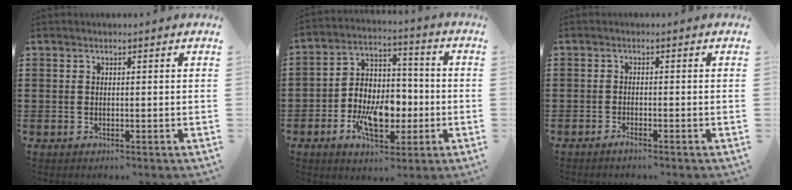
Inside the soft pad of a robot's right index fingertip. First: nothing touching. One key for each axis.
{"total": 9.5, "fx": -3.1, "fy": 5.9, "fz": 6.8, "tx": -0.133, "ty": 0.009, "tz": -0.053}
{"total": 1.1, "fx": -1.0, "fy": 0.0, "fz": 0.5, "tx": -0.010, "ty": -0.004, "tz": -0.018}